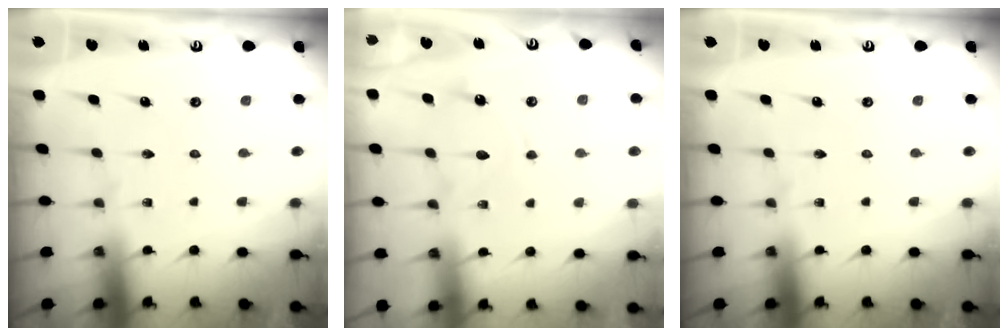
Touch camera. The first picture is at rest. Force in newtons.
{"total": 8.5, "press": 8.5, "slide": 0.9}
{"total": 0.0}